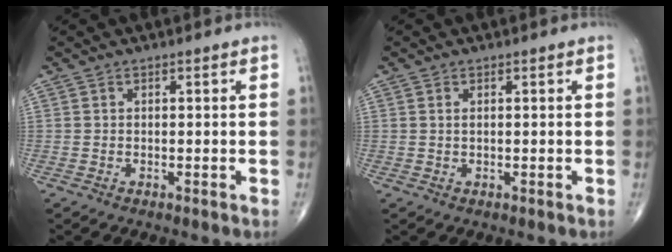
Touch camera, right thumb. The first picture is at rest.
{"total": 0.7, "force": [0.3, 0.3, 0.6], "torque": [-0.016, 0.003, 0.007]}